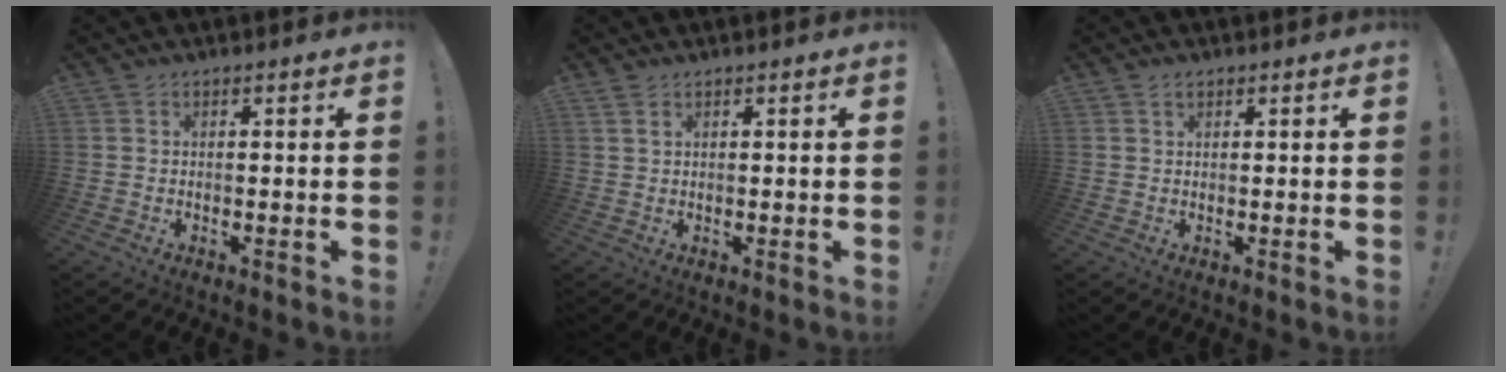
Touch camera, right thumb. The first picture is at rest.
{"total": 1.8, "force": [1.1, 0.9, 1.0], "torque": [-0.017, -0.001, 0.021]}
{"total": 1.0, "force": [0.7, 0.6, 0.4], "torque": [-0.002, 0.000, 0.012]}